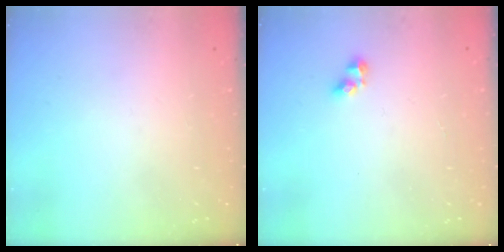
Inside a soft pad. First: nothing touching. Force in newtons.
{"total": 2.9, "press": 2.6, "slide": 1.1}